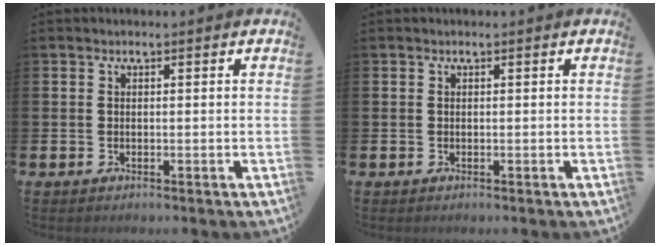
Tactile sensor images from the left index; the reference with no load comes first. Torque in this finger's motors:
{"motor_torque": [0.01, 0.01, -0.02, 0.00]}